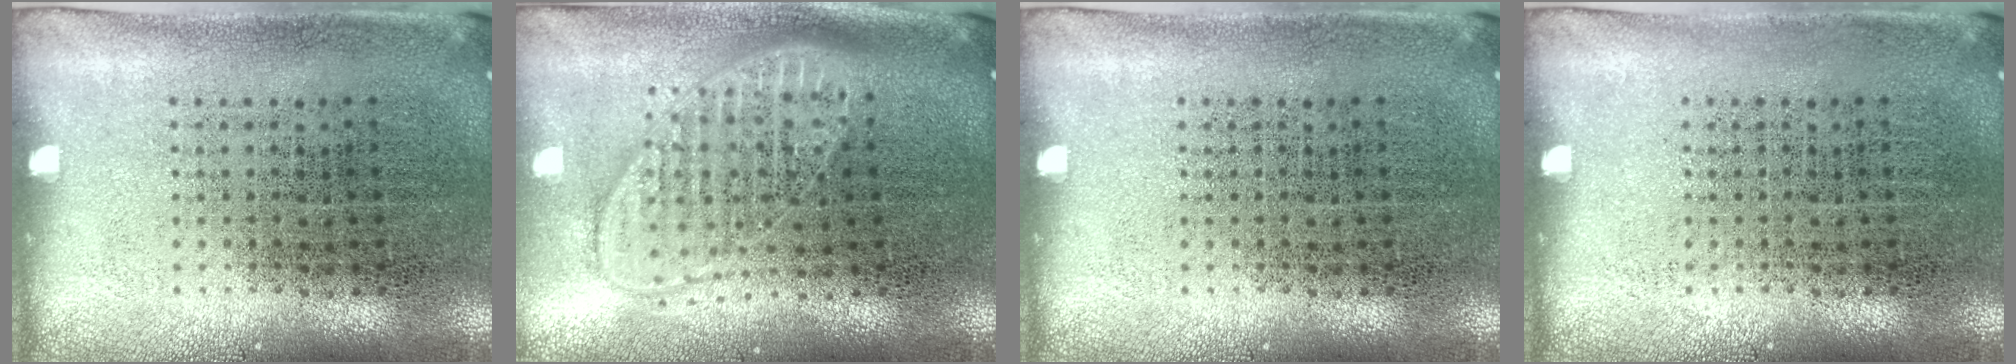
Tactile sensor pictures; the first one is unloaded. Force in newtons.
{"total": 1.9, "press": 1.6, "slide": 1.1}
{"total": 0.0}
{"total": 0.0}